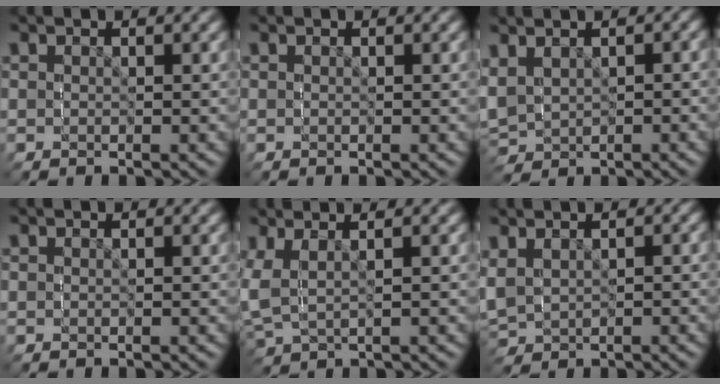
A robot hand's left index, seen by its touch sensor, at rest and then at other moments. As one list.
[{"total": 0.0}, {"total": 3.0, "force": [-0.2, 3.0, 0.4], "torque": [-0.046, -0.013, 0.008]}, {"total": 0.0}, {"total": 4.5, "force": [0.2, 3.7, 2.5], "torque": [-0.088, -0.008, 0.014]}, {"total": 2.7, "force": [-0.3, 2.7, 0.3], "torque": [-0.037, -0.013, 0.006]}]